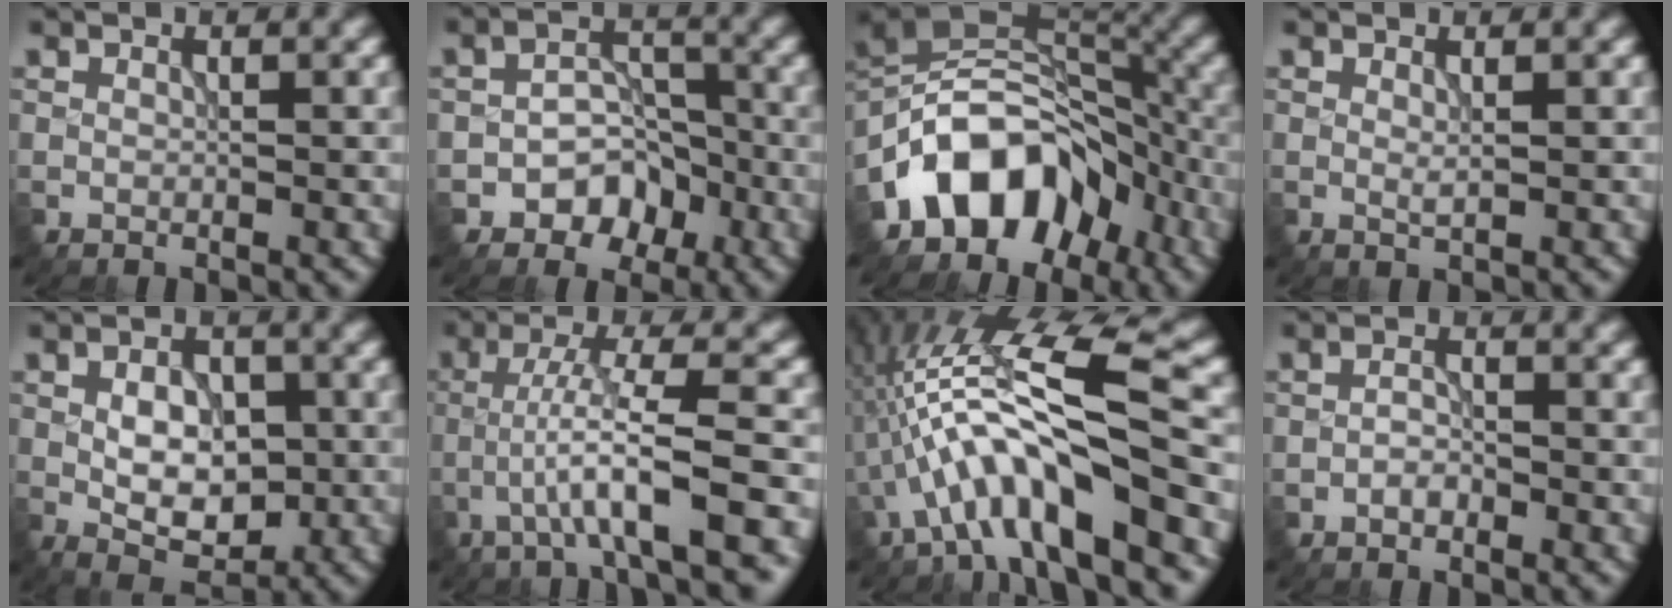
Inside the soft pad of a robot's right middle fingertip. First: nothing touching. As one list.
[{"total": 4.5, "force": [-2.4, 3.1, 2.2], "torque": [-0.023, 0.001, -0.043]}, {"total": 11.2, "force": [-6.0, 7.2, 6.2], "torque": [-0.084, 0.024, -0.120]}, {"total": 0.8, "force": [0.2, 0.1, 0.7], "torque": [-0.014, -0.003, 0.004]}, {"total": 5.6, "force": [-0.6, 3.4, 4.4], "torque": [-0.066, -0.002, -0.011]}, {"total": 8.0, "force": [-3.4, 1.0, 7.2], "torque": [-0.121, 0.016, -0.061]}, {"total": 11.3, "force": [-4.0, 2.8, 10.2], "torque": [-0.180, 0.023, -0.070]}, {"total": 1.4, "force": [-0.8, 0.7, 1.0], "torque": [-0.017, 0.002, -0.018]}]